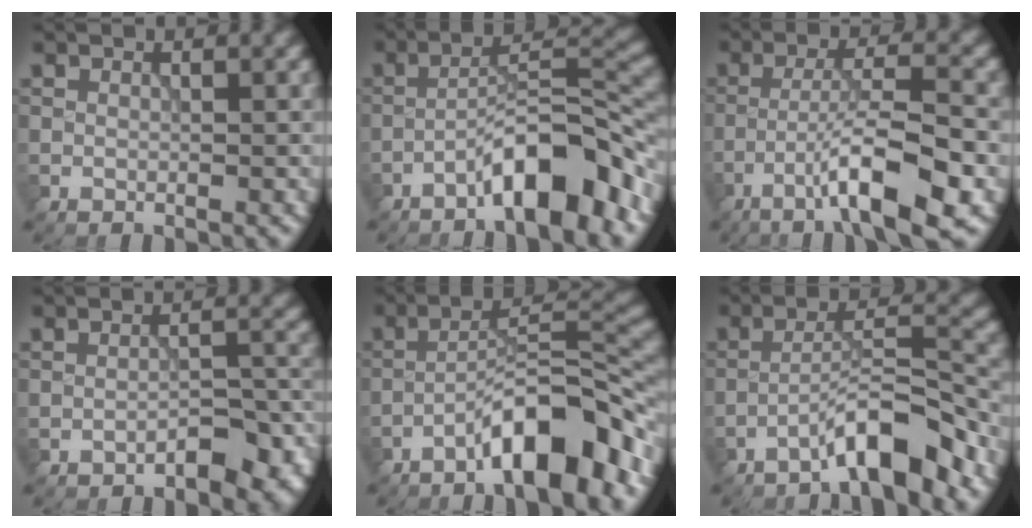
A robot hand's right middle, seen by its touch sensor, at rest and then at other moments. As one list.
[{"total": 8.1, "force": [-4.8, 1.7, 6.3], "torque": [-0.098, 0.023, -0.082]}, {"total": 7.9, "force": [-4.0, 1.1, 6.8], "torque": [-0.111, 0.015, -0.072]}, {"total": 4.1, "force": [-2.7, 1.4, 2.7], "torque": [-0.037, 0.009, -0.038]}, {"total": 9.0, "force": [-5.5, 1.9, 6.9], "torque": [-0.106, 0.022, -0.093]}, {"total": 5.8, "force": [-4.0, 0.9, 4.1], "torque": [-0.063, 0.019, -0.072]}]